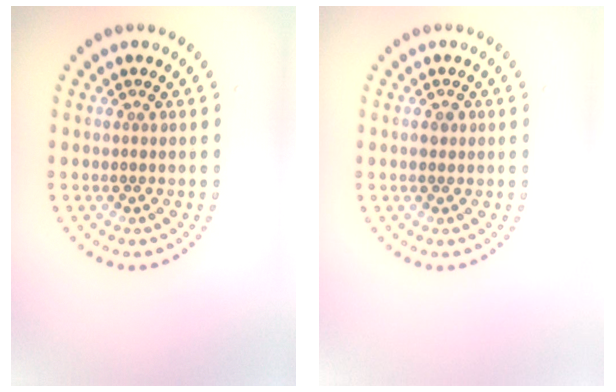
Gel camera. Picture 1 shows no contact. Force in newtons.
{"total": 0.9, "press": 0.9, "slide": 0.1}